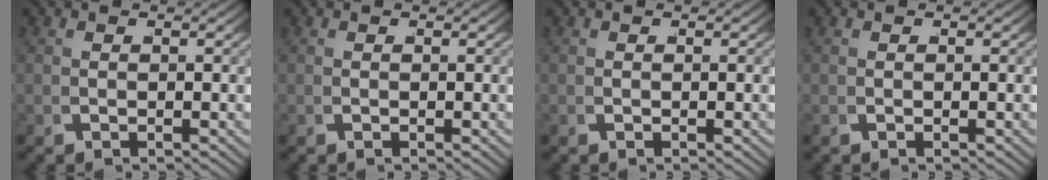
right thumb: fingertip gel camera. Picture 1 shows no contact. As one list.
[{"total": 0.0}, {"total": 0.0}, {"total": 0.0}]